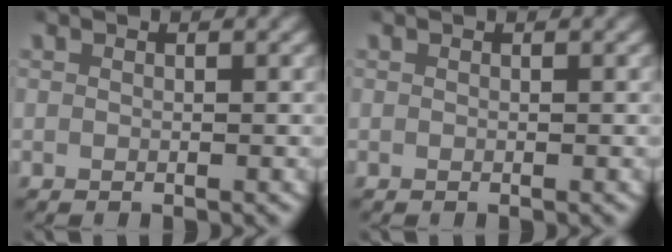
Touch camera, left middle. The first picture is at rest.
{"total": 0.0}